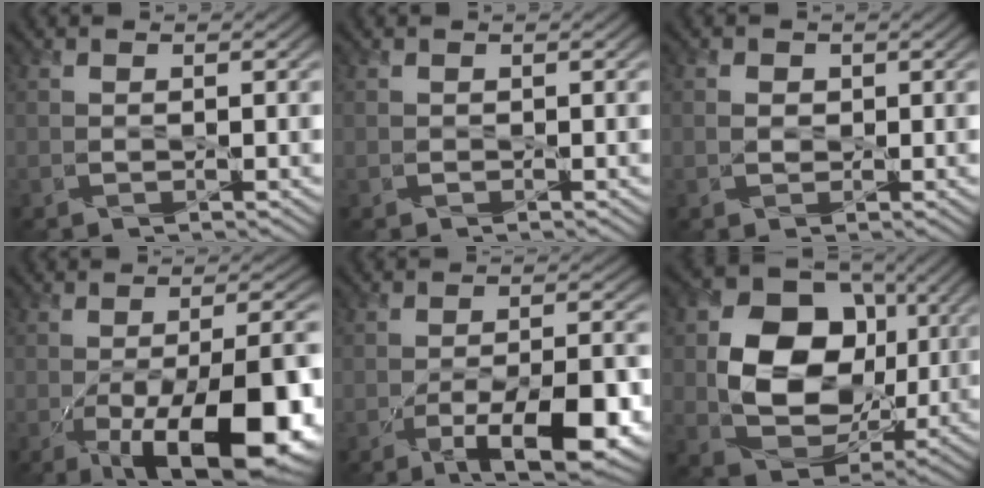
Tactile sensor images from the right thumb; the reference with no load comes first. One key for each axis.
{"total": 0.0}
{"total": 1.0, "fx": 0.2, "fy": 1.0, "fz": 0.1, "tx": -0.004, "ty": -0.002, "tz": 0.005}
{"total": 16.3, "fx": -5.7, "fy": 6.2, "fz": 14.0, "tx": -0.187, "ty": -0.018, "tz": -0.069}
{"total": 10.3, "fx": -4.8, "fy": 3.4, "fz": 8.5, "tx": -0.128, "ty": -0.003, "tz": -0.070}
{"total": 13.0, "fx": 1.0, "fy": 10.2, "fz": 7.9, "tx": -0.143, "ty": -0.006, "tz": 0.022}